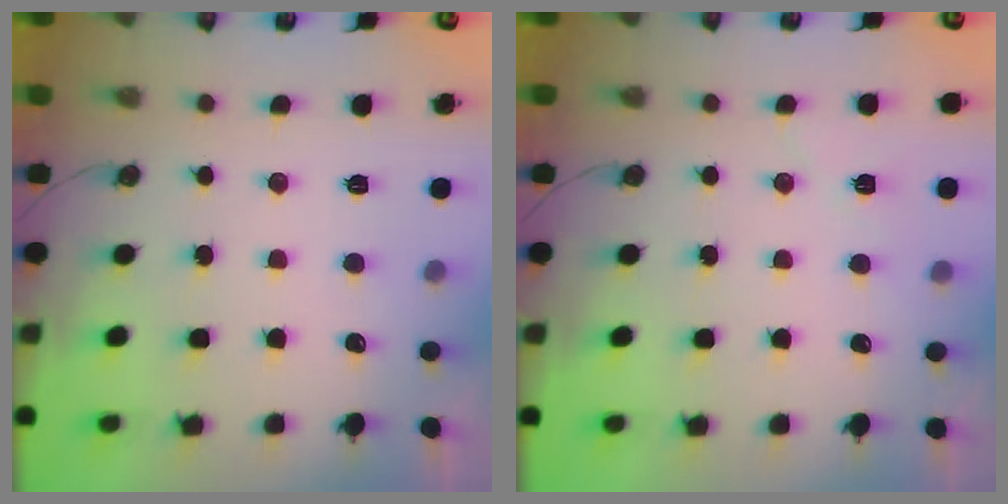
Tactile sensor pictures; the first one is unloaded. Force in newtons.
{"total": 6.3, "press": 5.7, "slide": 2.8}